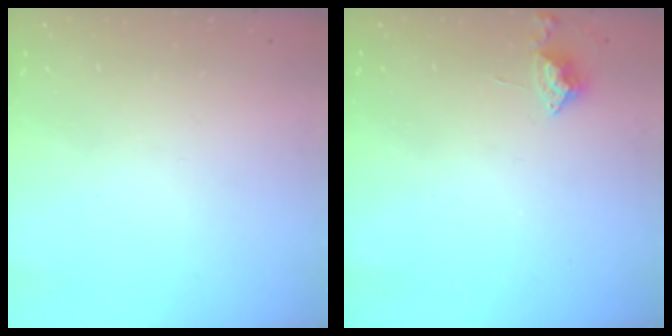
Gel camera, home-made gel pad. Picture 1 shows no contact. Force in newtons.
{"total": 6.8, "press": 6.8, "slide": 0.8}